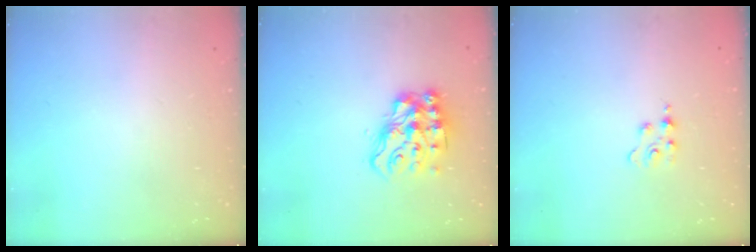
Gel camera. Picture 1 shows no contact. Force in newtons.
{"total": 14.2, "press": 14.1, "slide": 0.9}
{"total": 1.8, "press": 1.8, "slide": 0.4}